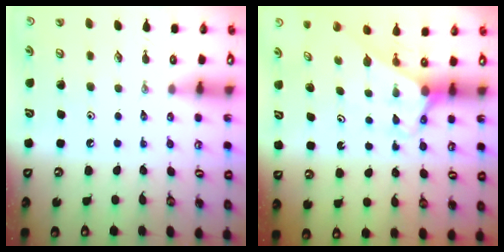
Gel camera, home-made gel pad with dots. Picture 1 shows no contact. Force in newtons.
{"total": 2.6, "press": 2.6, "slide": 0.2}